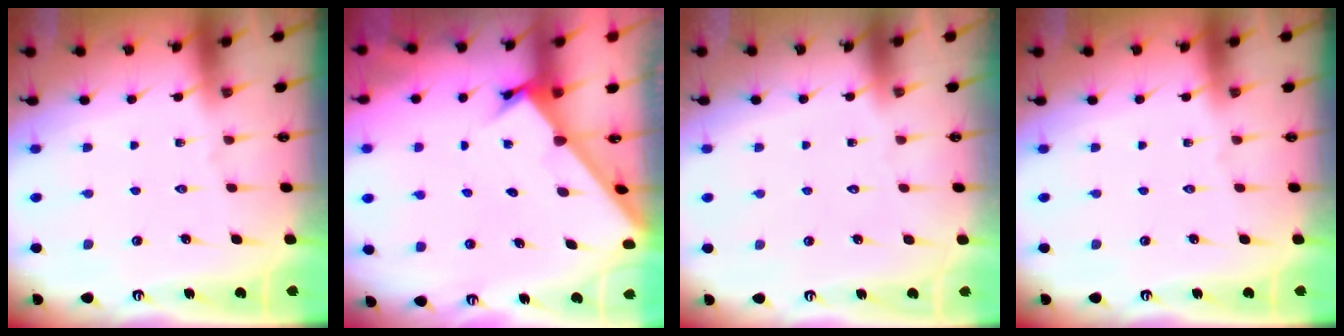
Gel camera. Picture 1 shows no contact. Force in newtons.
{"total": 1.9, "press": 1.9, "slide": 0.2}
{"total": 1.7, "press": 1.7, "slide": 0.1}
{"total": 0.0}